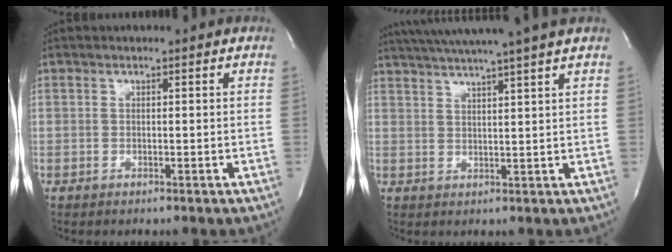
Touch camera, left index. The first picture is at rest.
{"total": 13.4, "force": [11.6, -1.8, 6.6], "torque": [-0.115, -0.002, 0.161]}